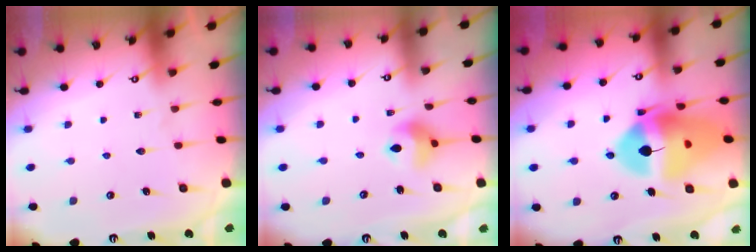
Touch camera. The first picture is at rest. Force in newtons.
{"total": 7.5, "press": 7.5, "slide": 0.2}
{"total": 19.9, "press": 19.8, "slide": 2.2}